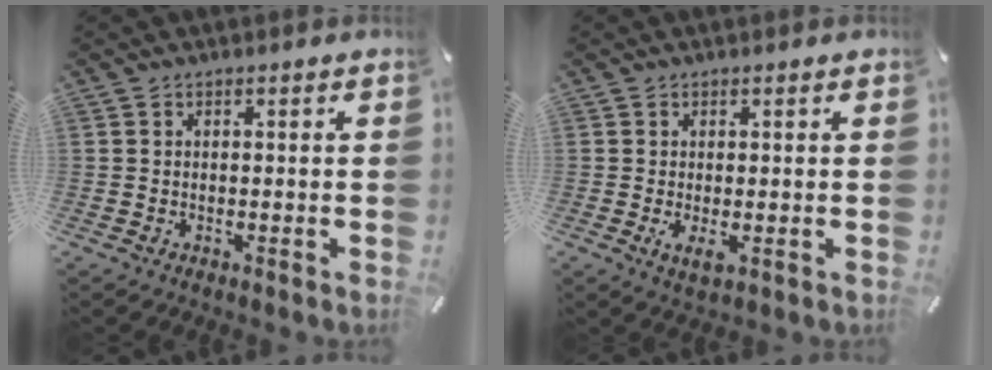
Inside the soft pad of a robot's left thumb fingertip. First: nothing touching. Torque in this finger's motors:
{"motor_torque": [0.34, 0.39, 0.13, -0.10, 0.00]}